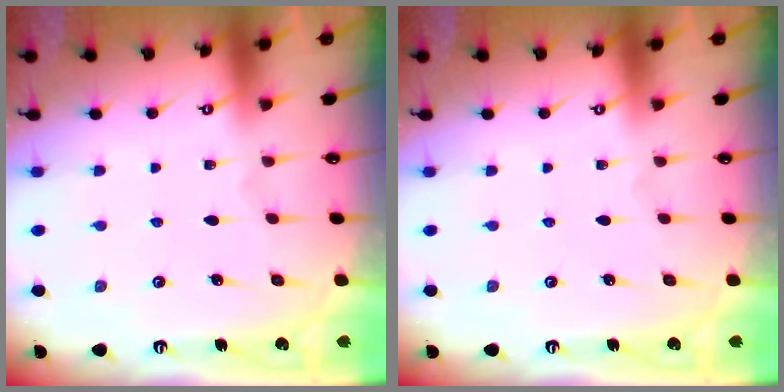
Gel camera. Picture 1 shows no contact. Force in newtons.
{"total": 0.0}